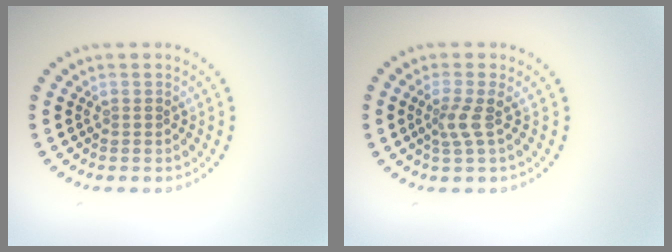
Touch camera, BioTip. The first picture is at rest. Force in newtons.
{"total": 1.9, "press": 1.4, "slide": 1.3}